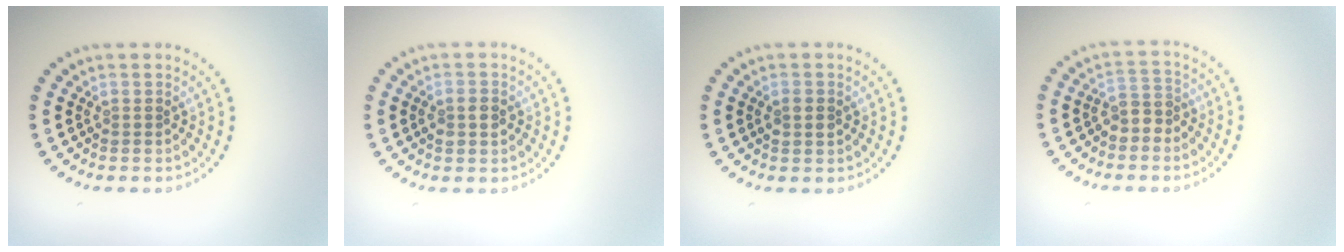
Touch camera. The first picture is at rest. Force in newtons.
{"total": 1.4, "press": 1.4, "slide": 0.3}
{"total": 1.0, "press": 1.0, "slide": 0.2}
{"total": 1.9, "press": 1.6, "slide": 1.0}